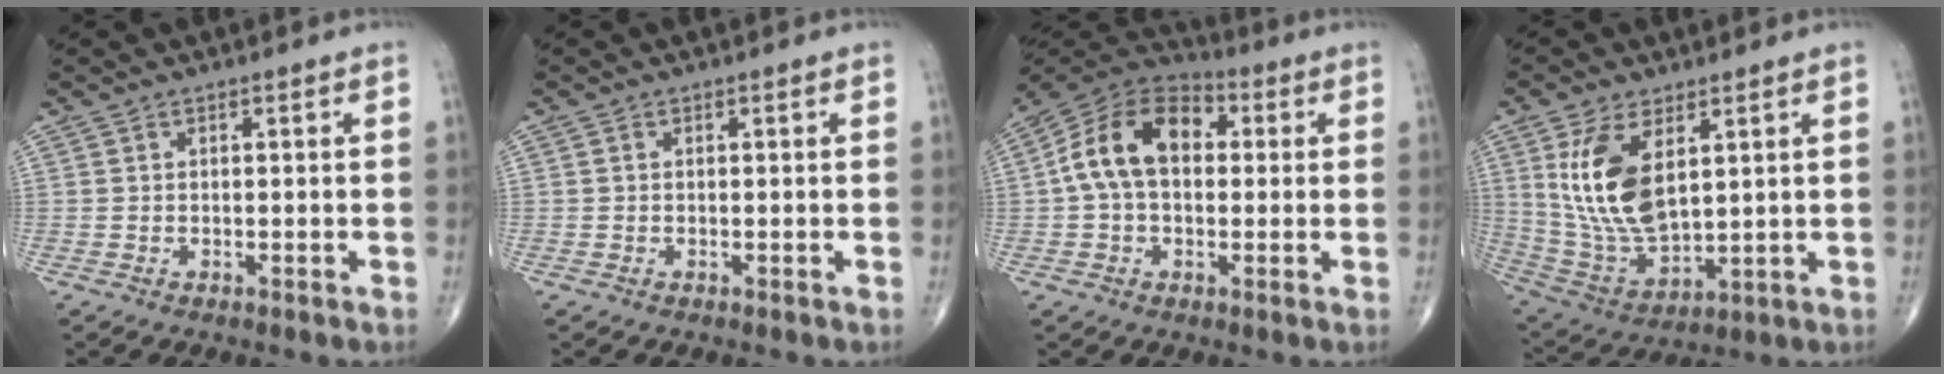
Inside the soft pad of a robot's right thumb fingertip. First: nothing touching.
{"total": 0.0}
{"total": 14.5, "force": [1.8, 9.5, 10.9], "torque": [-0.182, 0.035, 0.018]}
{"total": 15.3, "force": [4.6, 7.8, 12.3], "torque": [-0.236, -0.023, 0.107]}